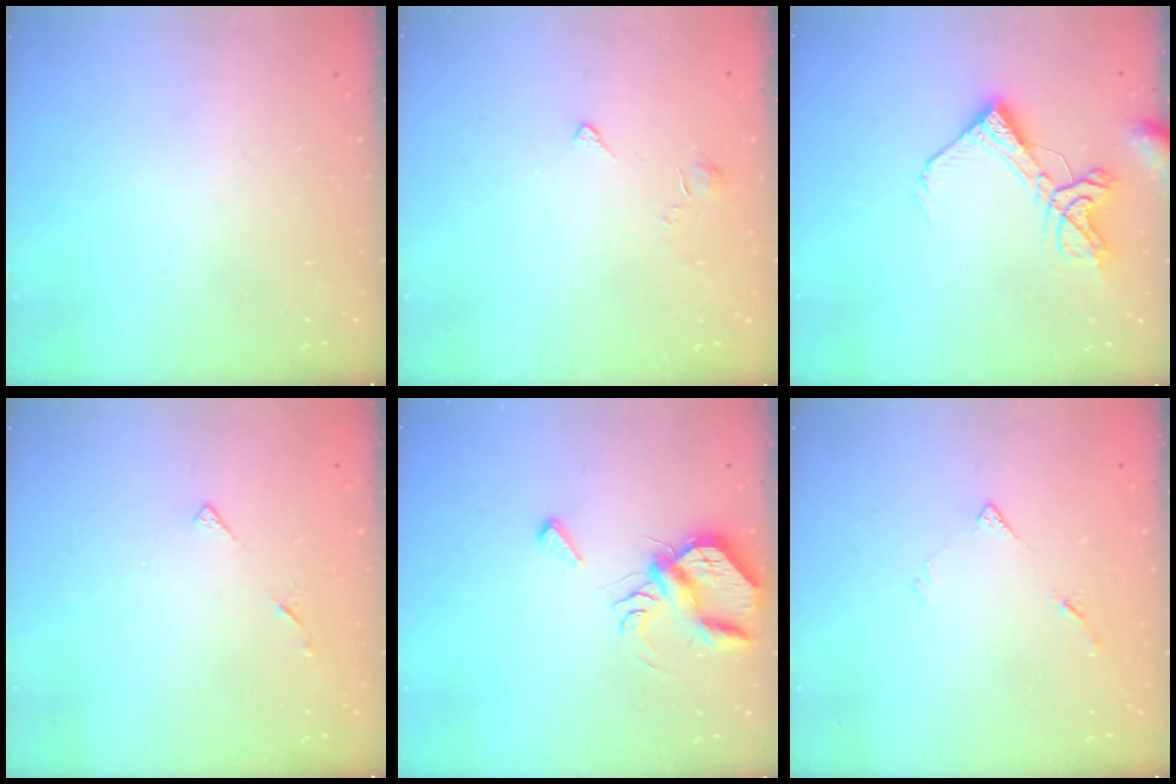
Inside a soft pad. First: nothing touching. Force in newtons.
{"total": 2.7, "press": 2.6, "slide": 0.5}
{"total": 10.8, "press": 10.7, "slide": 1.3}
{"total": 4.9, "press": 4.8, "slide": 0.6}
{"total": 7.3, "press": 7.2, "slide": 0.7}
{"total": 5.0, "press": 5.0, "slide": 0.6}